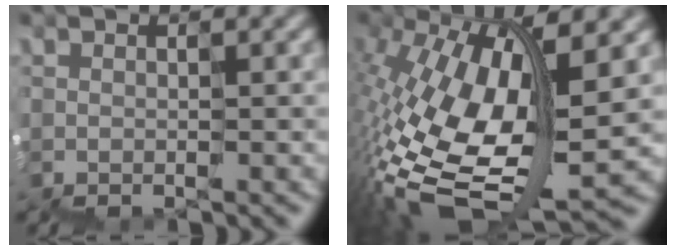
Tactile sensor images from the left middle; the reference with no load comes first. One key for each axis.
{"total": 13.2, "fx": -1.6, "fy": 6.0, "fz": 11.7, "tx": -0.250, "ty": -0.001, "tz": -0.025}